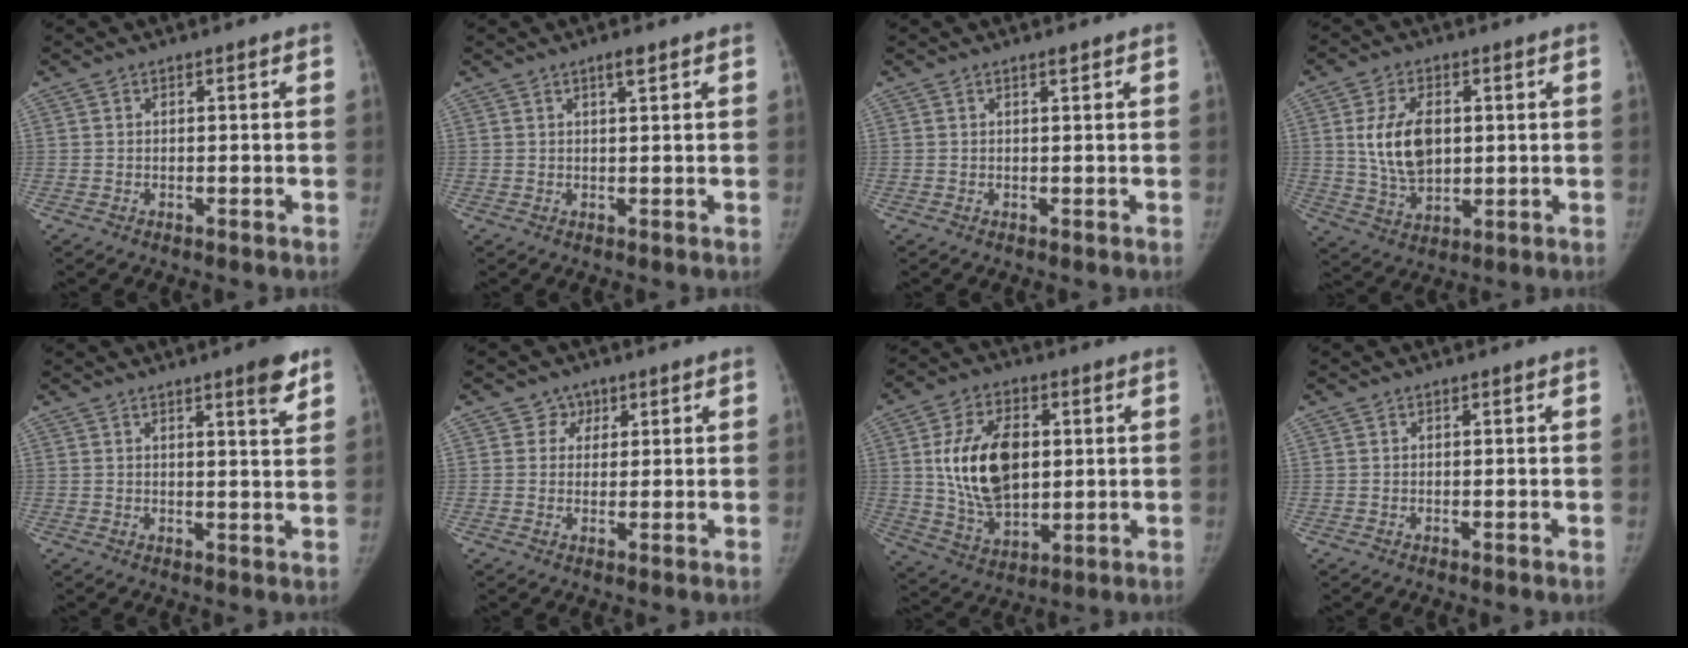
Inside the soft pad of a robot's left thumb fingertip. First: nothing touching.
{"total": 2.0, "force": [1.3, 0.2, 1.4], "torque": [-0.024, -0.009, 0.025]}
{"total": 0.7, "force": [0.6, 0.0, 0.4], "torque": [-0.005, -0.006, 0.014]}
{"total": 10.8, "force": [1.9, 6.7, 8.3], "torque": [-0.134, -0.013, 0.045]}
{"total": 5.3, "force": [3.5, 0.6, 3.9], "torque": [-0.044, -0.023, 0.049]}
{"total": 2.9, "force": [1.5, 2.5, -0.1], "torque": [0.029, -0.005, 0.017]}
{"total": 16.6, "force": [2.7, 10.4, 12.7], "torque": [-0.192, -0.015, 0.058]}
{"total": 0.0}